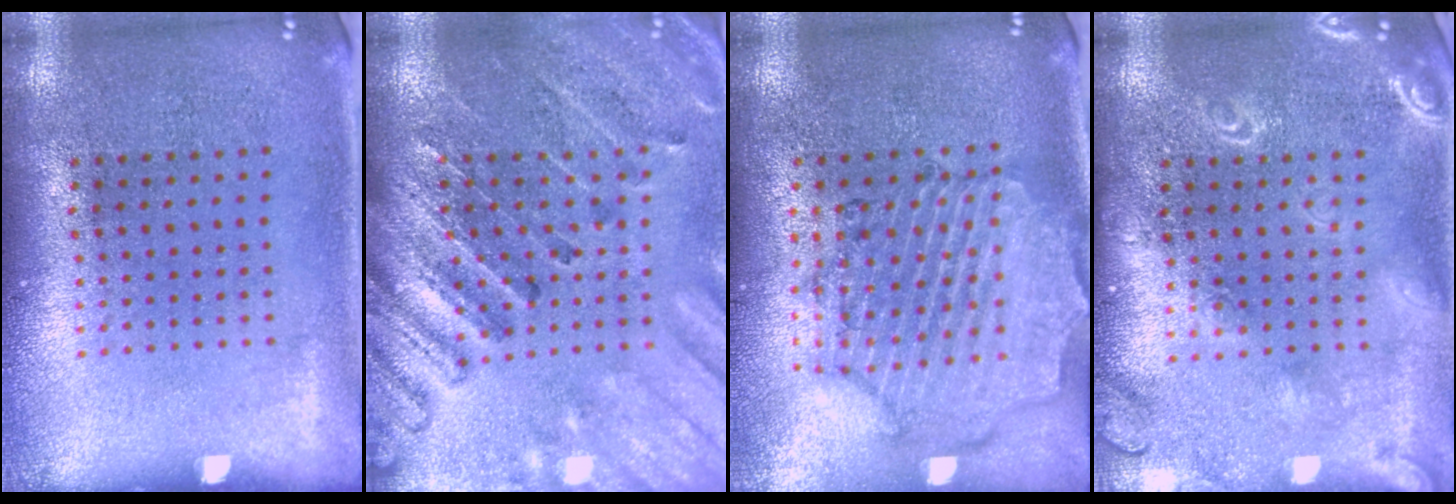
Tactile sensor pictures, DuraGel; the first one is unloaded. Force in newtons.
{"total": 2.6, "press": 2.6, "slide": 0.4}
{"total": 1.6, "press": 1.6, "slide": 0.3}
{"total": 1.7, "press": 1.7, "slide": 0.2}